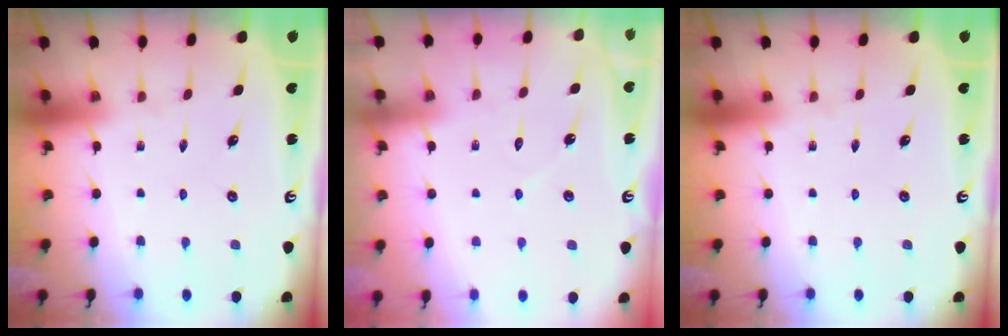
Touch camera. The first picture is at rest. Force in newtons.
{"total": 5.7, "press": 5.7, "slide": 0.6}
{"total": 0.0}